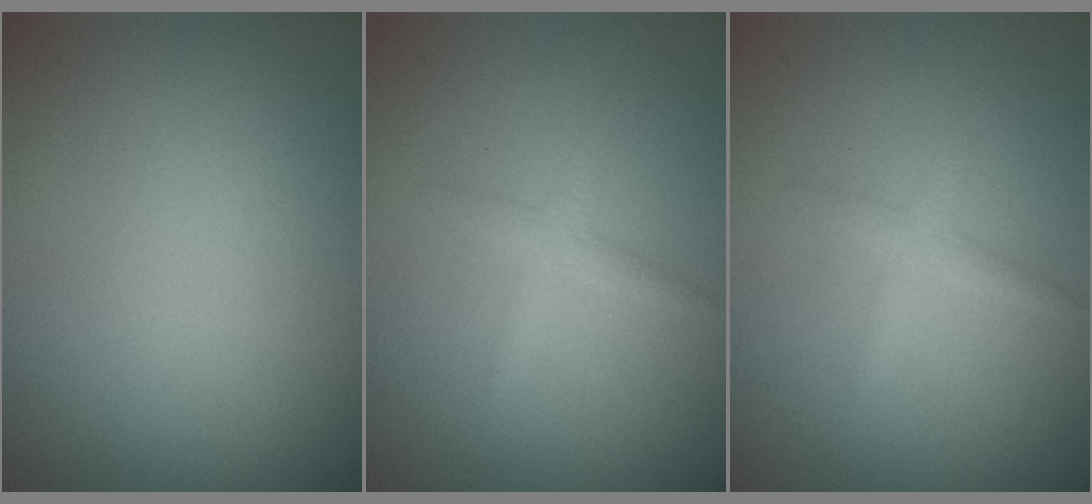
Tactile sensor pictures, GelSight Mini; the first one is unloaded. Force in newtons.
{"total": 1.4, "press": 1.4, "slide": 0.1}
{"total": 1.4, "press": 1.4, "slide": 0.1}